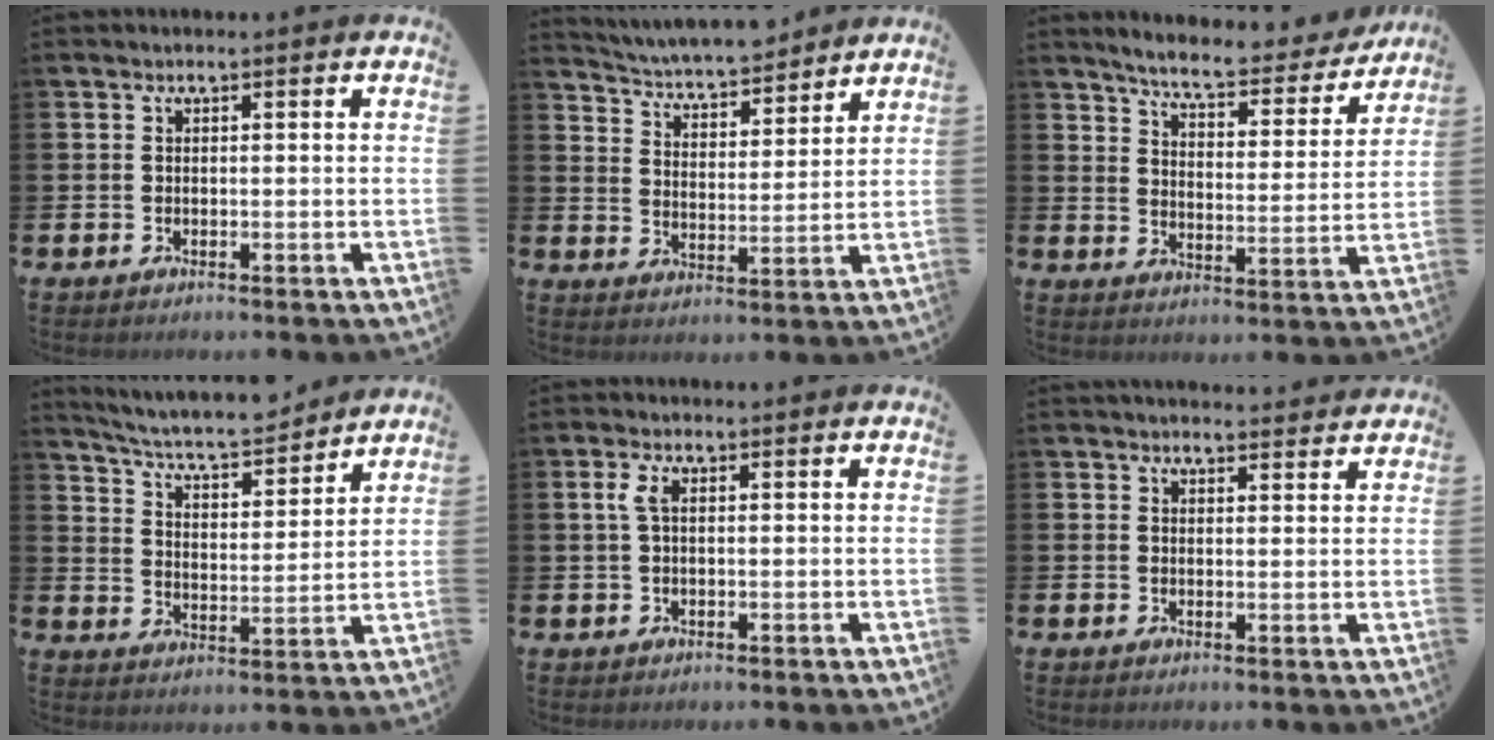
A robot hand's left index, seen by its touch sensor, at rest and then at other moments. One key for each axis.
{"total": 5.2, "fx": 5.1, "fy": 0.8, "fz": 0.5, "tx": -0.040, "ty": -0.040, "tz": 0.086}
{"total": 6.6, "fx": 6.2, "fy": 0.8, "fz": 2.1, "tx": -0.064, "ty": -0.042, "tz": 0.102}
{"total": 6.6, "fx": 6.3, "fy": 0.9, "fz": 1.7, "tx": -0.059, "ty": -0.049, "tz": 0.106}
{"total": 2.7, "fx": 0.7, "fy": 1.1, "fz": 2.4, "tx": -0.052, "ty": 0.009, "tz": 0.011}
{"total": 2.6, "fx": 2.6, "fy": 0.4, "fz": 0.1, "tx": 0.003, "ty": -0.015, "tz": 0.045}